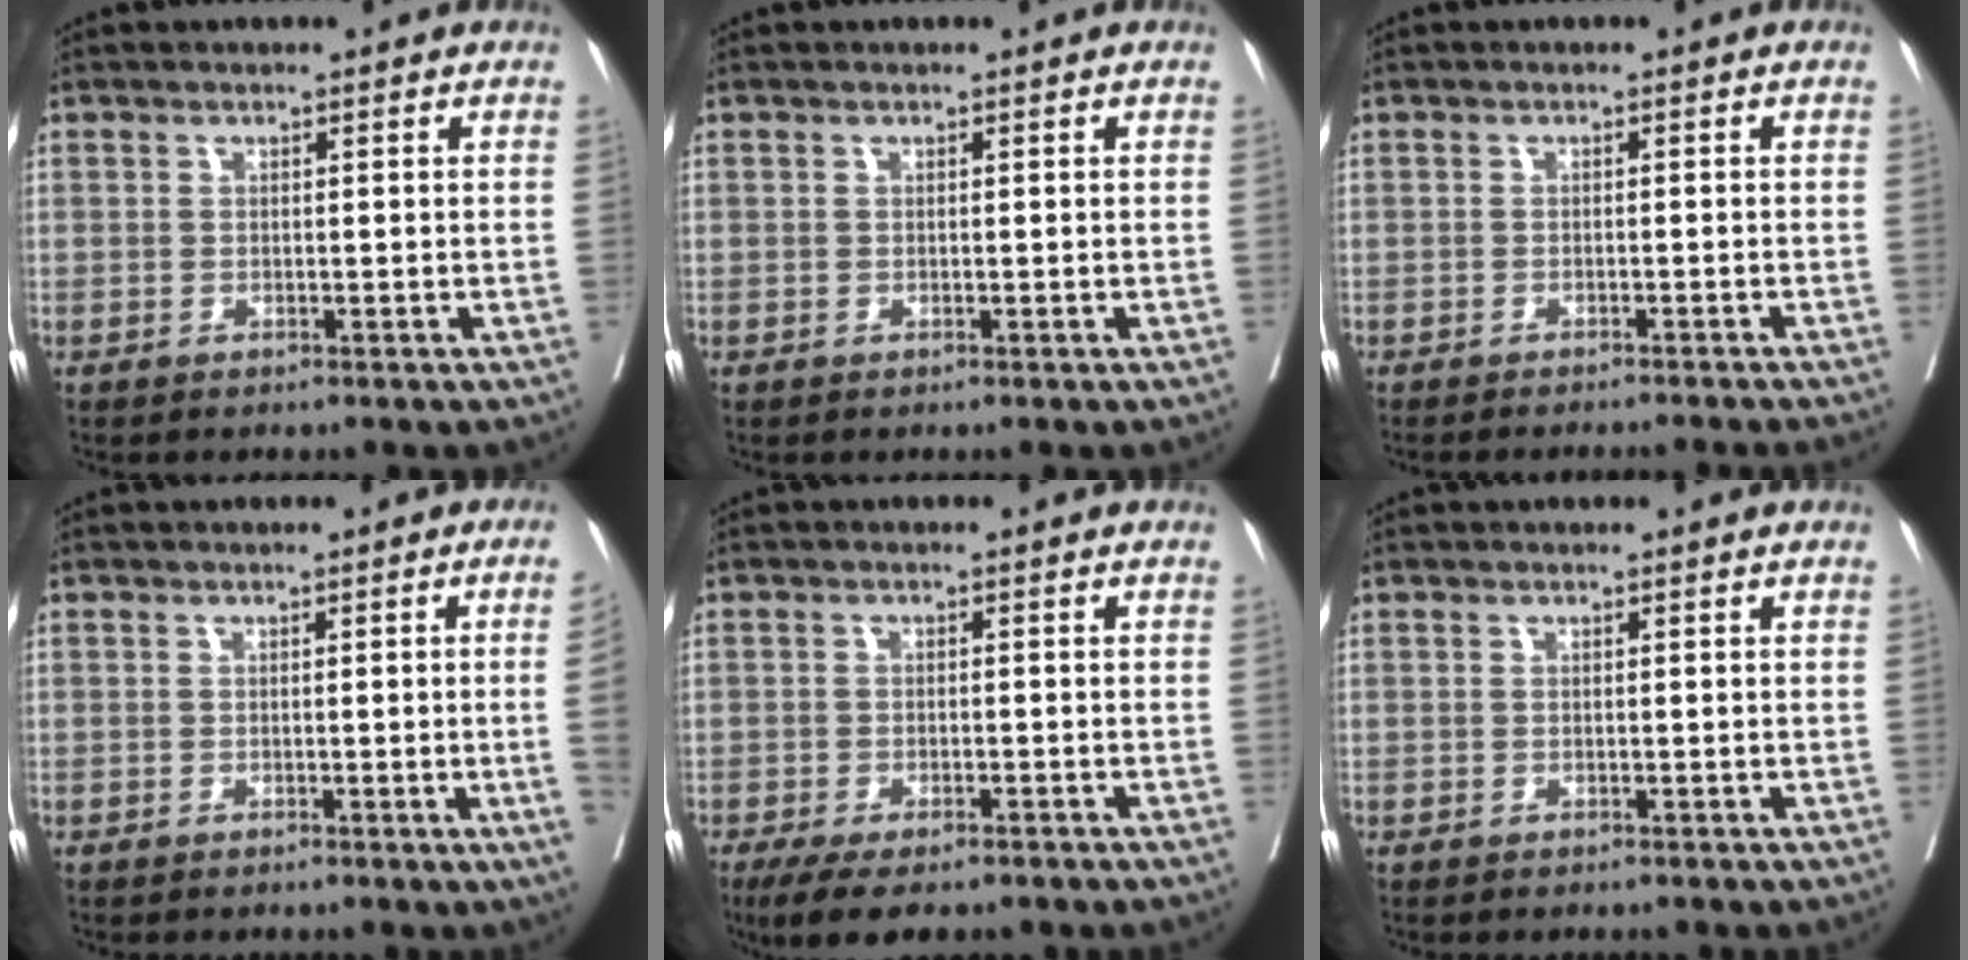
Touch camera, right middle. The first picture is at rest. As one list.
[{"total": 0.0}, {"total": 8.2, "force": [-7.6, -0.7, 2.9], "torque": [-0.014, -0.018, -0.093]}, {"total": 3.2, "force": [-0.5, -1.4, 2.9], "torque": [-0.036, -0.005, -0.003]}, {"total": 7.6, "force": [-5.7, 2.4, 4.4], "torque": [-0.061, -0.012, -0.085]}, {"total": 1.1, "force": [-1.0, 0.3, 0.4], "torque": [-0.008, -0.003, -0.014]}]